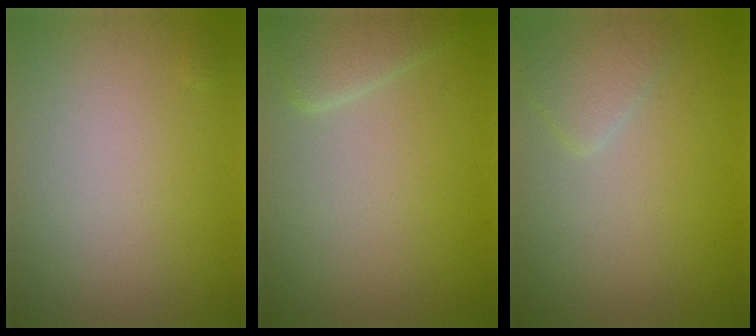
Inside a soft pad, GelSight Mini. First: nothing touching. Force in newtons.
{"total": 2.6, "press": 2.6, "slide": 0.3}
{"total": 2.2, "press": 2.2, "slide": 0.1}